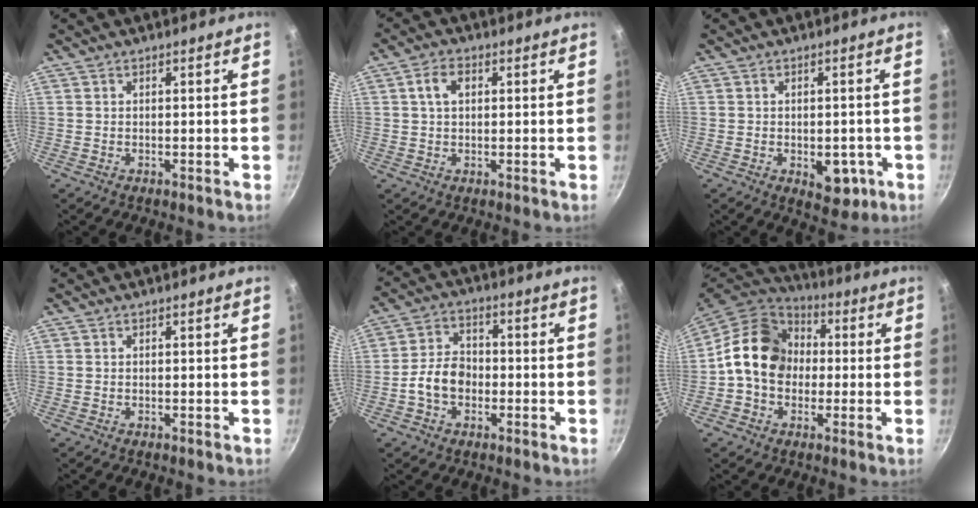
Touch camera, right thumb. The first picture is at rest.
{"total": 4.1, "force": [1.0, 2.7, 3.0], "torque": [-0.045, 0.008, 0.015]}
{"total": 6.9, "force": [-2.1, 4.3, 5.0], "torque": [-0.030, 0.005, -0.019]}
{"total": 0.0}
{"total": 7.5, "force": [-2.0, 5.6, 4.6], "torque": [-0.062, 0.027, -0.043]}
{"total": 14.9, "force": [0.3, 12.1, 8.8], "torque": [-0.111, 0.034, -0.012]}